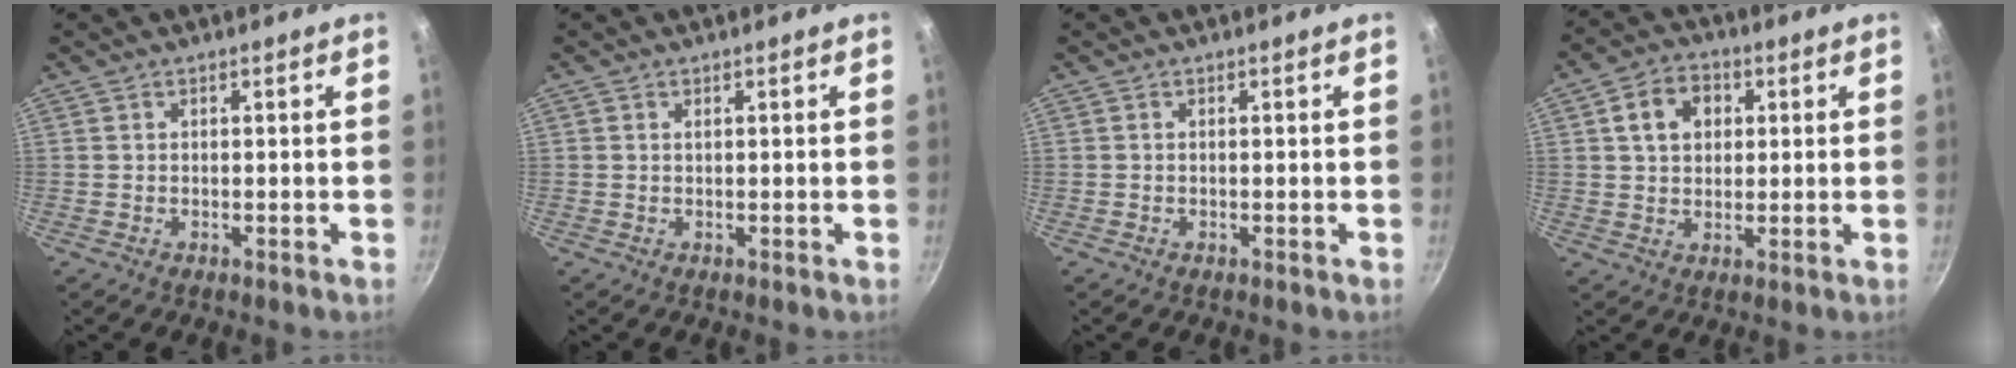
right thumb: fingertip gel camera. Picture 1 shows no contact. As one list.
[{"total": 0.0}, {"total": 0.0}, {"total": 8.1, "force": [2.3, 6.2, 4.6], "torque": [-0.054, 0.008, 0.032]}]